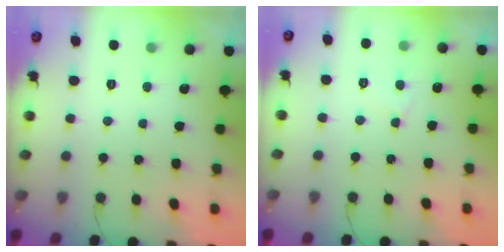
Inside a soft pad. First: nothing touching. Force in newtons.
{"total": 2.8, "press": 2.8, "slide": 0.3}